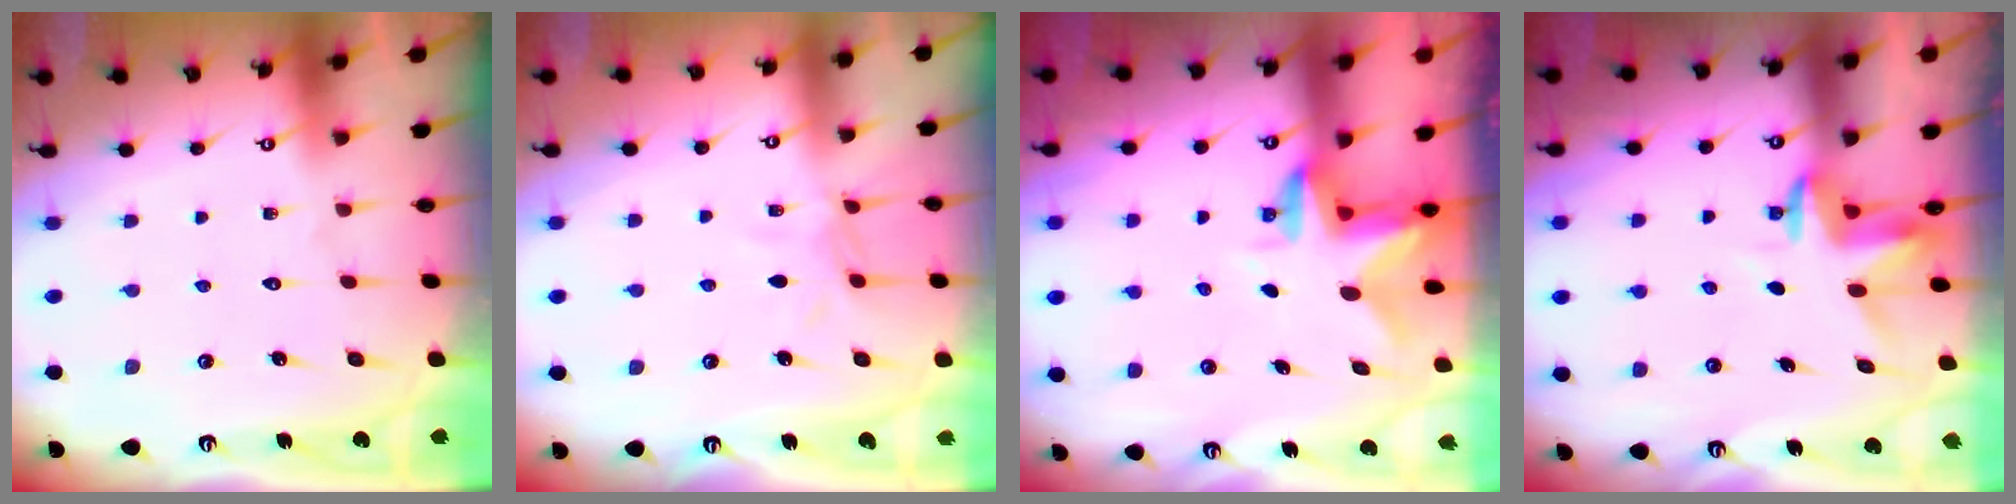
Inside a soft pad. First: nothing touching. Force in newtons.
{"total": 5.4, "press": 5.4, "slide": 0.5}
{"total": 2.7, "press": 2.7, "slide": 0.2}
{"total": 3.5, "press": 3.5, "slide": 0.2}